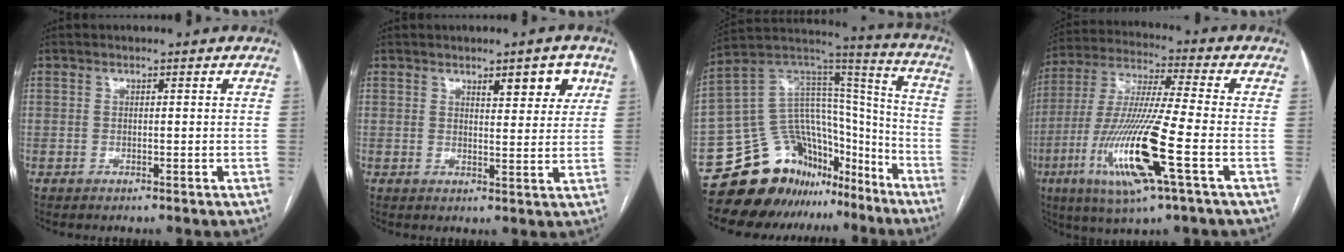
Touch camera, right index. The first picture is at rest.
{"total": 5.2, "force": [2.9, 1.6, 4.0], "torque": [-0.051, -0.001, 0.038]}
{"total": 19.6, "force": [-15.2, 10.9, 5.7], "torque": [-0.084, 0.098, -0.242]}
{"total": 17.3, "force": [-6.0, 0.4, 16.2], "torque": [-0.341, -0.022, -0.113]}